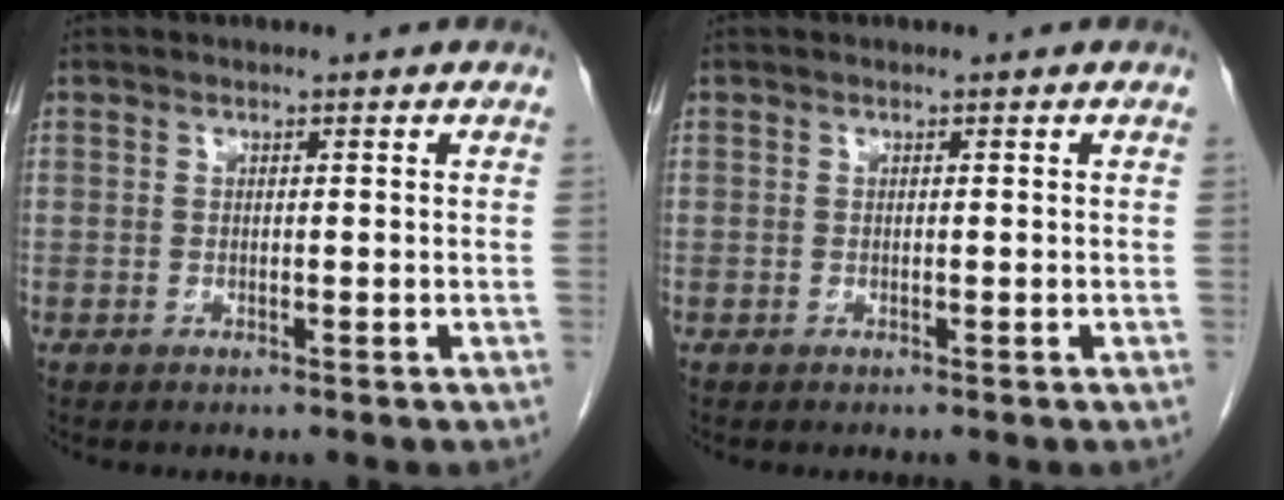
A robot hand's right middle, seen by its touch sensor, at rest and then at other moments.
{"total": 0.0}